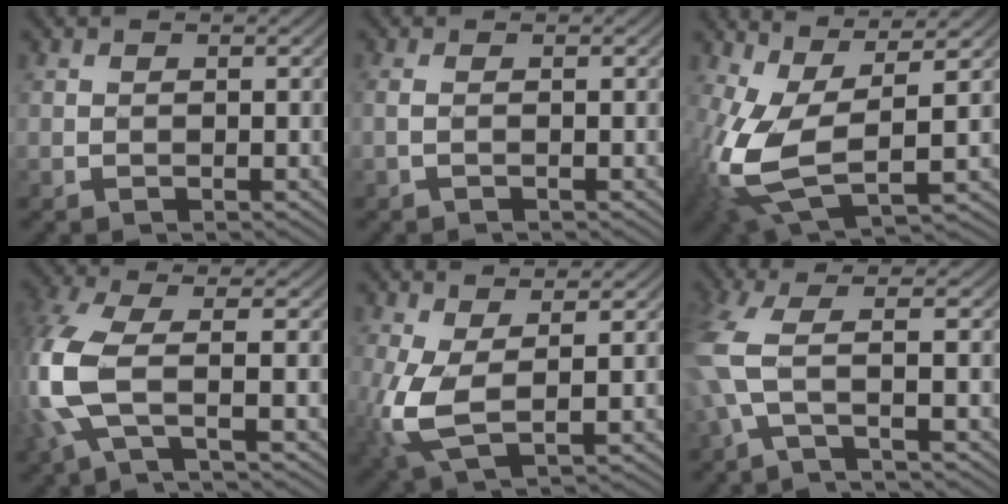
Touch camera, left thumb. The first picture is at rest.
{"total": 1.0, "force": [-0.4, 0.1, 0.9], "torque": [-0.024, 0.001, -0.009]}
{"total": 12.5, "force": [-0.2, 6.3, 10.8], "torque": [-0.263, -0.014, -0.007]}
{"total": 8.1, "force": [-1.8, 2.8, 7.4], "torque": [-0.204, 0.003, -0.041]}
{"total": 7.7, "force": [-0.3, 4.1, 6.5], "torque": [-0.181, -0.007, -0.008]}
{"total": 5.9, "force": [-1.1, 1.0, 5.7], "torque": [-0.155, 0.011, -0.034]}